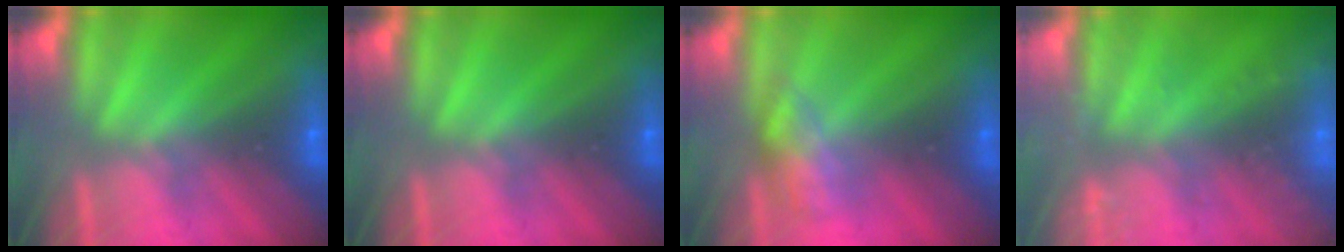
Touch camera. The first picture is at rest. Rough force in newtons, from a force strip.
{"total": 0.0}
{"total": 2.7}
{"total": 2.5}